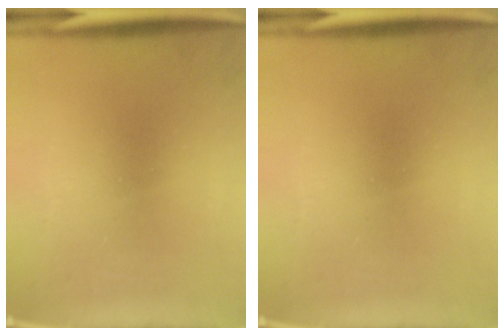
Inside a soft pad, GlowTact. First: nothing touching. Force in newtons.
{"total": 0.0}